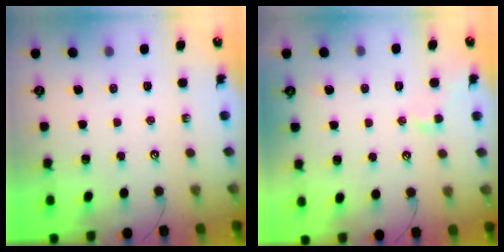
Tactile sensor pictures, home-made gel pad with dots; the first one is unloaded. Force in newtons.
{"total": 2.3, "press": 2.1, "slide": 0.9}